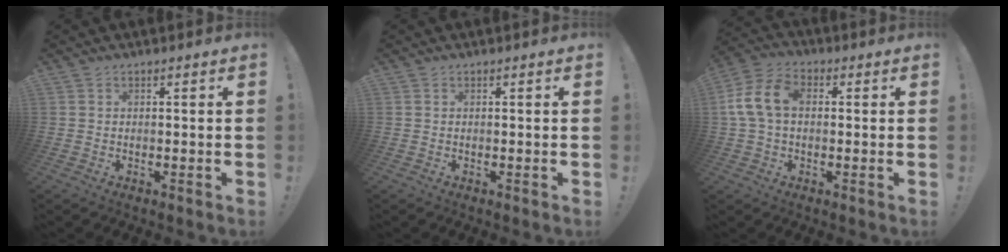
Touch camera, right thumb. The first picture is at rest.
{"total": 0.0}
{"total": 11.4, "force": [1.0, 7.5, 8.5], "torque": [-0.174, 0.016, 0.022]}